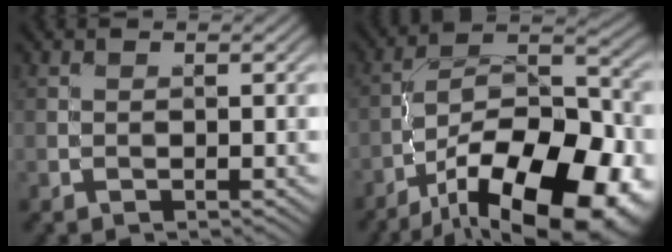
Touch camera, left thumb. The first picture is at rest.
{"total": 19.9, "force": [-11.7, 8.5, 13.7], "torque": [-0.201, -0.025, -0.183]}